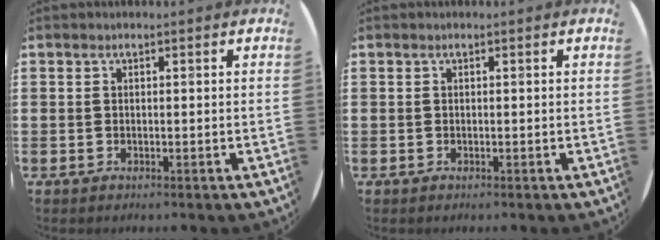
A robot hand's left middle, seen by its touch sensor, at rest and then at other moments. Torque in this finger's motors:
{"motor_torque": [0.17, -0.15, 0.00, -0.01]}